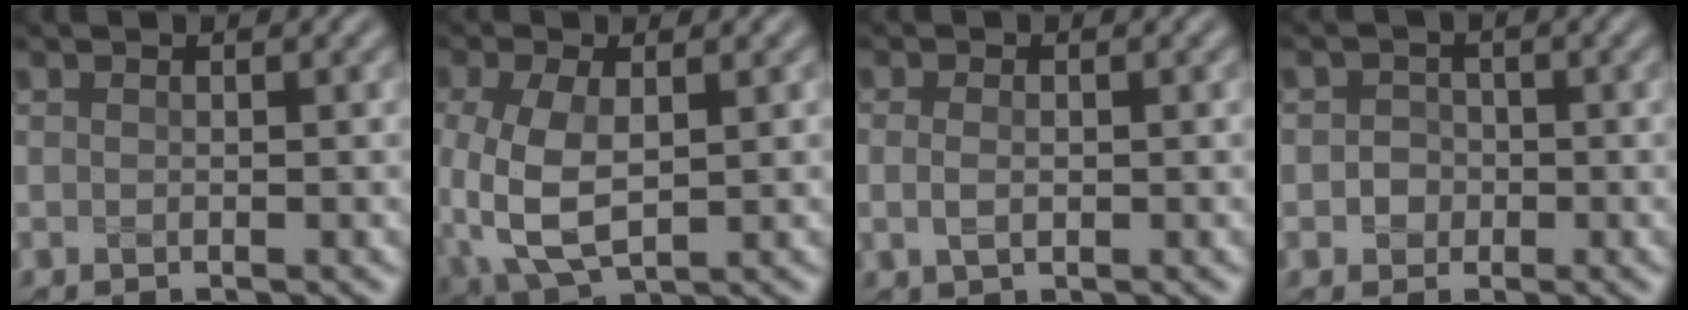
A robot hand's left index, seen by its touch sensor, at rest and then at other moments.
{"total": 6.4, "force": [-0.1, 3.5, 5.4], "torque": [-0.133, -0.007, 0.002]}
{"total": 1.7, "force": [0.0, 1.0, 1.3], "torque": [-0.030, -0.001, -0.001]}
{"total": 1.9, "force": [-0.3, 1.8, 0.6], "torque": [0.011, 0.000, -0.014]}